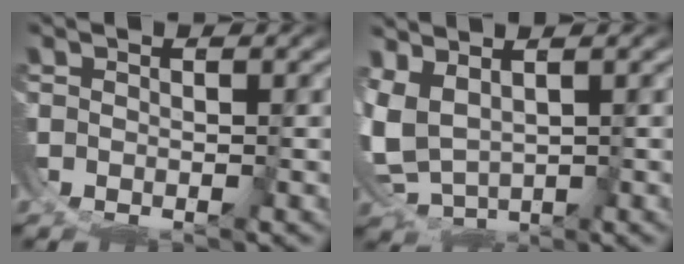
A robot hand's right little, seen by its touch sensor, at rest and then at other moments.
{"total": 6.3, "force": [-0.3, 5.5, 2.9], "torque": [-0.116, -0.036, 0.012]}